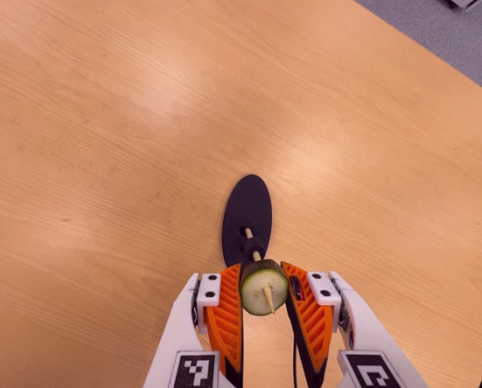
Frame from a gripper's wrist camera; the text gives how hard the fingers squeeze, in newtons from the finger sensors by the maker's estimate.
{"total": 8.7, "left": 8.9, "right": 8.6}